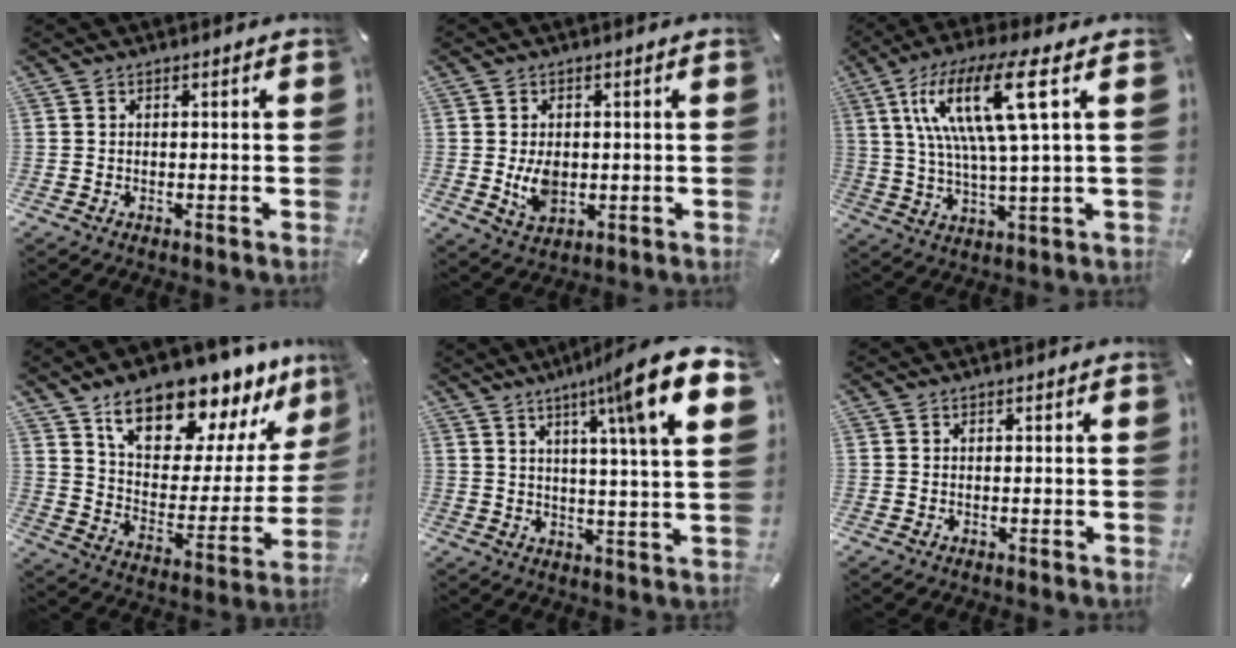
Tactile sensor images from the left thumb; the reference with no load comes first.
{"total": 6.0, "force": [0.0, 4.2, 4.3], "torque": [-0.084, -0.005, -0.004]}
{"total": 17.1, "force": [5.9, 3.1, 15.7], "torque": [-0.330, -0.004, 0.085]}
{"total": 17.0, "force": [14.1, 7.0, 6.4], "torque": [-0.108, -0.115, 0.244]}
{"total": 14.8, "force": [7.8, 0.7, 12.5], "torque": [-0.196, -0.043, 0.110]}
{"total": 0.0}